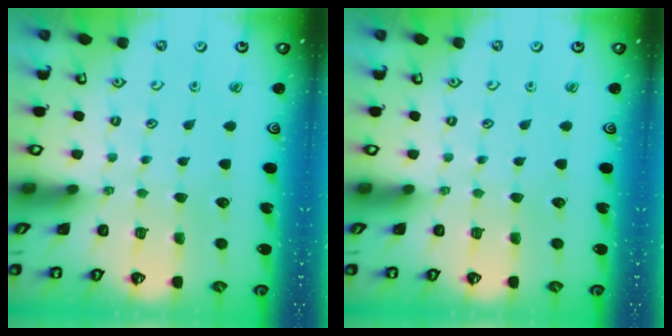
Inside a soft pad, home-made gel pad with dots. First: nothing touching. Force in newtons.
{"total": 0.0}